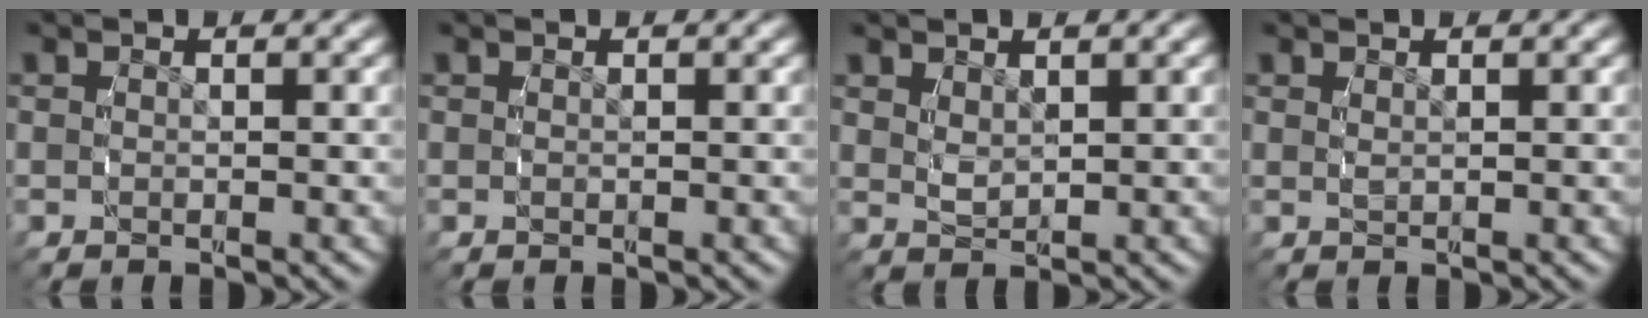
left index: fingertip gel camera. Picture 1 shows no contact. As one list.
[{"total": 0.0}, {"total": 1.4, "force": [0.9, 0.5, 0.9], "torque": [-0.019, -0.003, 0.022]}, {"total": 0.5, "force": [0.4, -0.3, 0.3], "torque": [-0.003, 0.001, 0.010]}]